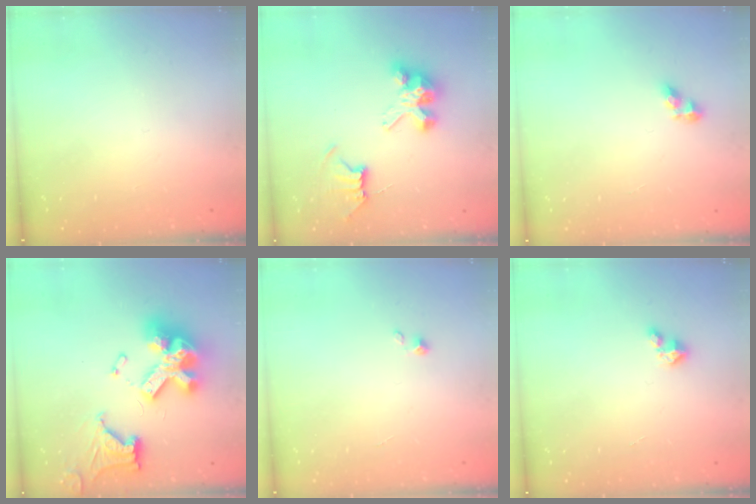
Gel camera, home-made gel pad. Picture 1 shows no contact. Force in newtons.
{"total": 7.7, "press": 7.7, "slide": 0.3}
{"total": 5.0, "press": 5.0, "slide": 0.5}
{"total": 20.1, "press": 20.0, "slide": 2.1}
{"total": 0.7, "press": 0.7, "slide": 0.1}
{"total": 1.5, "press": 1.5, "slide": 0.2}